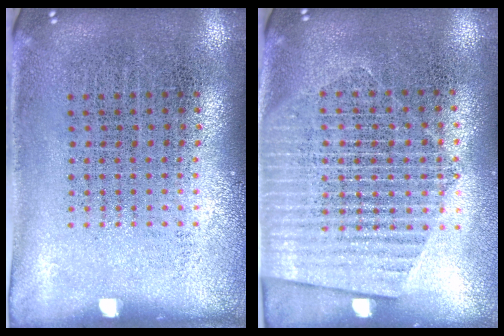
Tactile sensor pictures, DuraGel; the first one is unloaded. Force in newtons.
{"total": 1.8, "press": 1.6, "slide": 0.8}